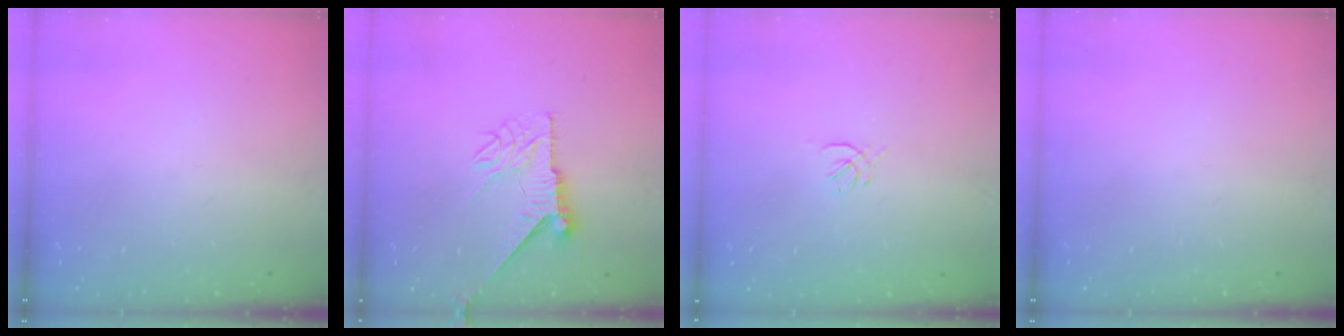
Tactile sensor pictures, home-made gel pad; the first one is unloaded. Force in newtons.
{"total": 8.1, "press": 8.1, "slide": 0.5}
{"total": 0.7, "press": 0.5, "slide": 0.5}
{"total": 0.0}